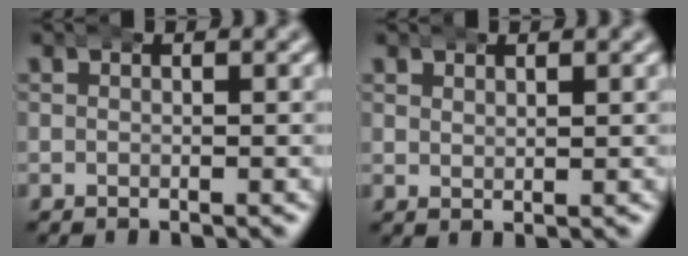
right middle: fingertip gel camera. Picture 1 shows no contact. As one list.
[{"total": 0.8, "force": [0.8, 0.1, 0.3], "torque": [-0.001, -0.001, 0.016]}]